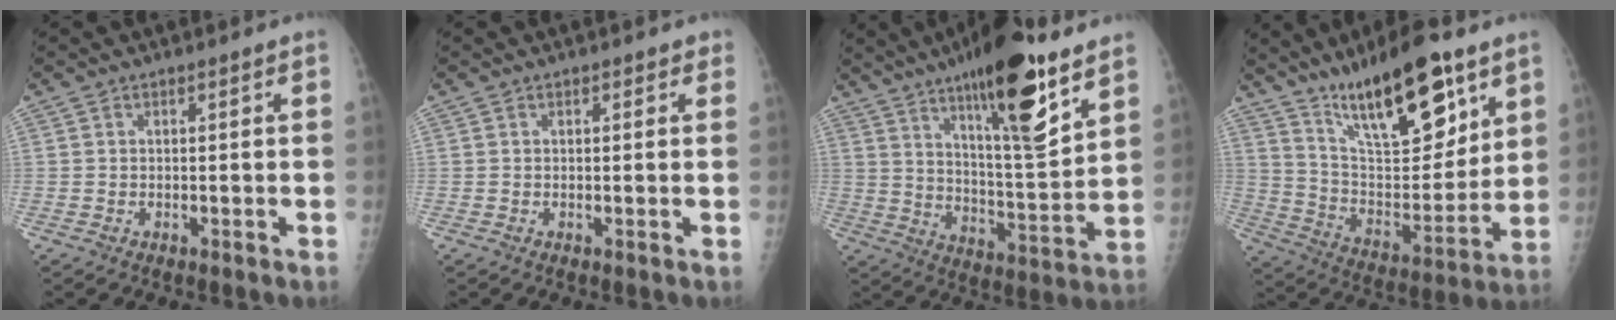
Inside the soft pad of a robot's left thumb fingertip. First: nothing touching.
{"total": 1.1, "force": [0.7, 0.8, 0.3], "torque": [0.010, -0.002, 0.004]}
{"total": 19.8, "force": [12.0, 4.5, 15.1], "torque": [-0.213, -0.068, 0.196]}
{"total": 21.9, "force": [13.8, 7.4, 15.3], "torque": [-0.207, -0.068, 0.243]}